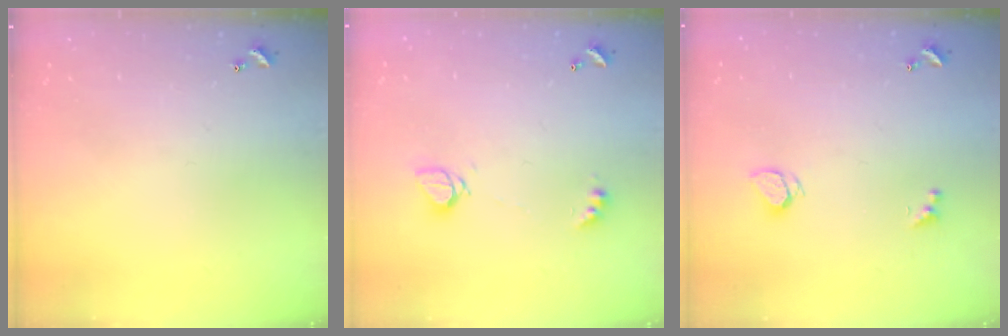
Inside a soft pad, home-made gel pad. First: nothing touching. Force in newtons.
{"total": 4.9, "press": 4.9, "slide": 0.2}
{"total": 1.9, "press": 1.8, "slide": 0.4}